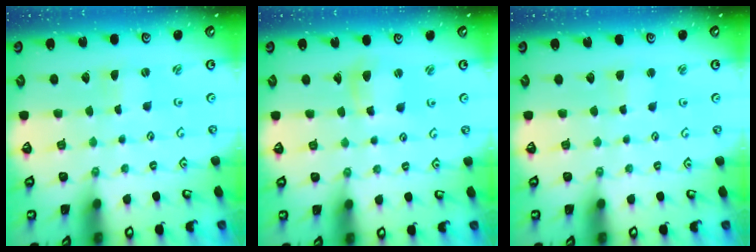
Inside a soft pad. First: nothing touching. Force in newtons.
{"total": 5.4, "press": 5.4, "slide": 0.7}
{"total": 2.1, "press": 2.1, "slide": 0.2}